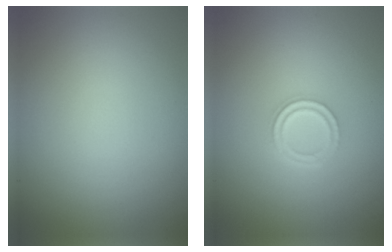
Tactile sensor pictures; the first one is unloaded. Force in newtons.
{"total": 2.0, "press": 1.9, "slide": 0.4}